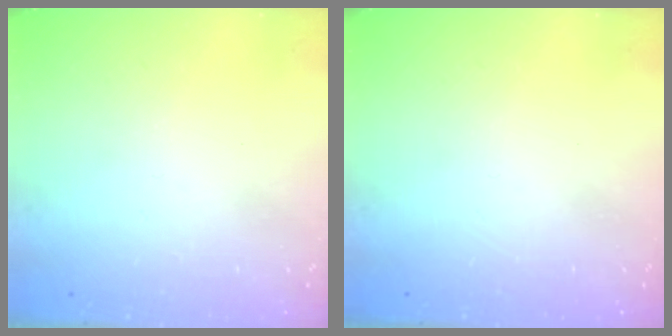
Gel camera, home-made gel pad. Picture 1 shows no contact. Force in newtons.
{"total": 0.0}